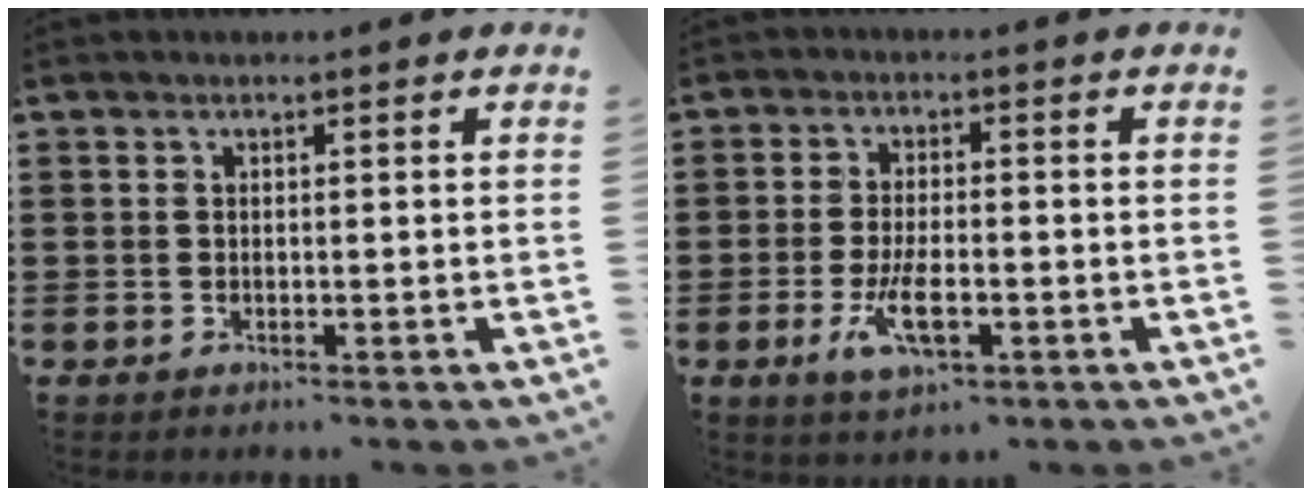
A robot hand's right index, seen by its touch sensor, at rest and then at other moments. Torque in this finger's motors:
{"motor_torque": [1.85, 0.29, 0.49, 0.11]}